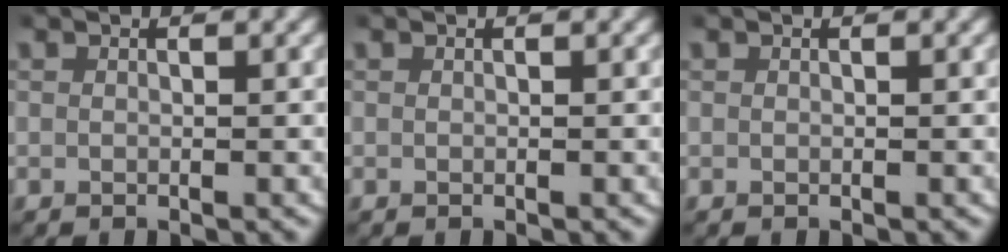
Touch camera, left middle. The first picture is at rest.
{"total": 0.0}
{"total": 0.0}